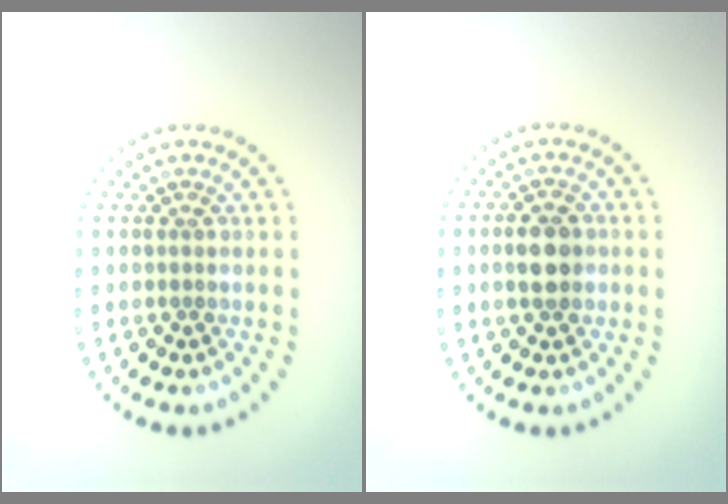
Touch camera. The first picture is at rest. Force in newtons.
{"total": 3.3, "press": 3.3, "slide": 0.1}